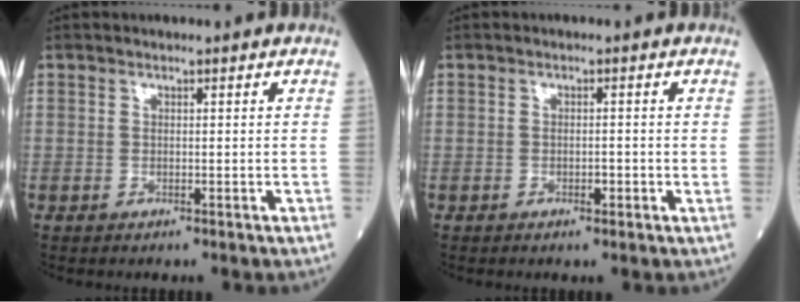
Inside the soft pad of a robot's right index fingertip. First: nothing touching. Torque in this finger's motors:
{"motor_torque": [-0.11, -0.02, -0.01, -0.01]}